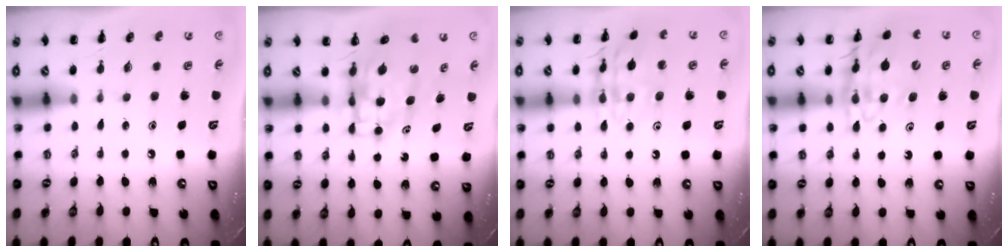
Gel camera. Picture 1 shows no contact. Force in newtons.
{"total": 6.8, "press": 6.5, "slide": 1.9}
{"total": 13.8, "press": 13.8, "slide": 1.2}
{"total": 16.5, "press": 16.3, "slide": 2.7}